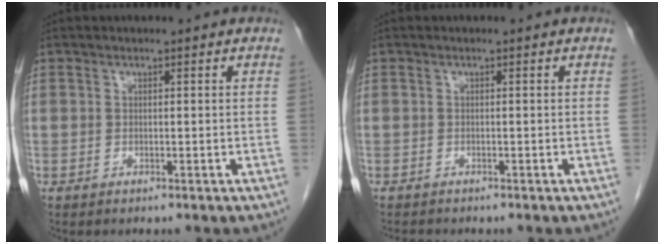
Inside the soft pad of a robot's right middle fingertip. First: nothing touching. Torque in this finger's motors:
{"motor_torque": [0.01, -0.01, -0.01, -0.01]}